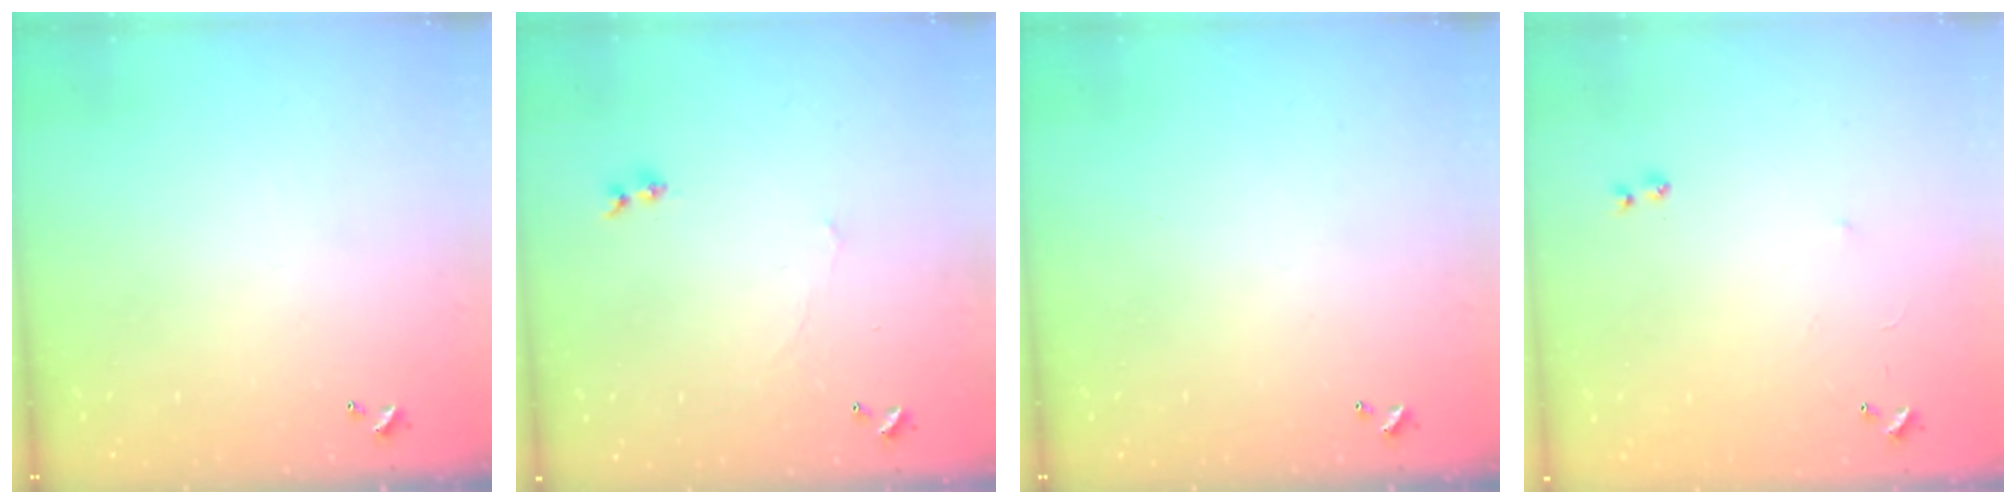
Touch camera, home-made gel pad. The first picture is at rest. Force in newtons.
{"total": 0.7, "press": 0.1, "slide": 0.7}
{"total": 0.0}
{"total": 7.4, "press": 7.3, "slide": 0.6}